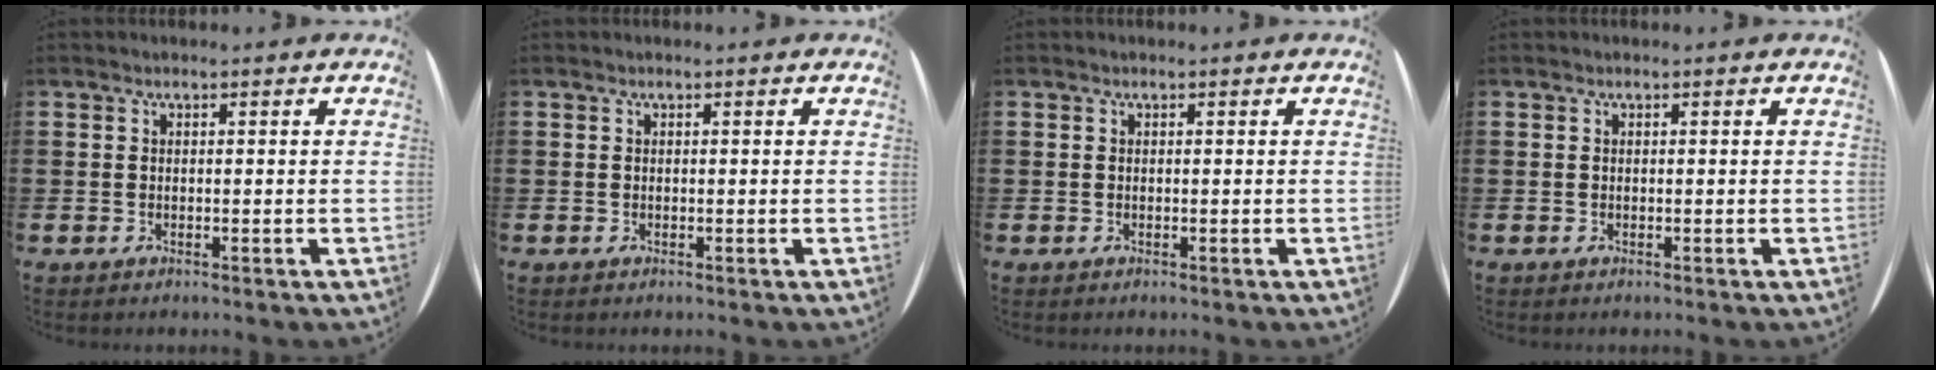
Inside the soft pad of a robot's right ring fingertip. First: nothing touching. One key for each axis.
{"total": 0.0}
{"total": 0.0}
{"total": 0.0}